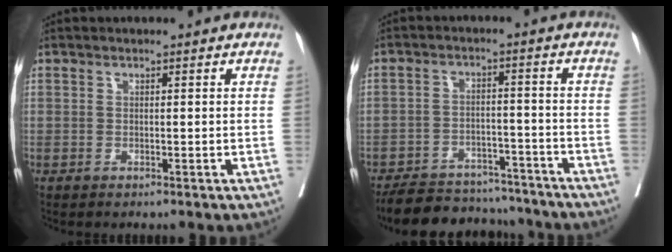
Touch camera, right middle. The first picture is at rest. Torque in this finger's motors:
{"motor_torque": [0.79, -1.15, -0.01, -0.01]}